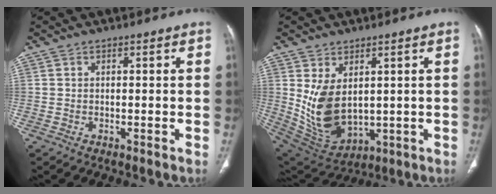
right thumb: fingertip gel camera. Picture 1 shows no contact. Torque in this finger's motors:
{"motor_torque": [-0.81, 0.97, 1.25, 0.10, 0.13]}